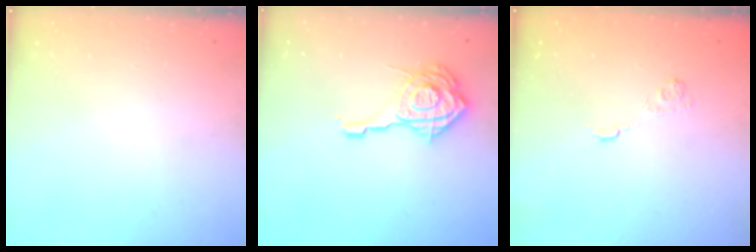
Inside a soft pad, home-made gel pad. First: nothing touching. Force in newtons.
{"total": 15.3, "press": 15.2, "slide": 1.5}
{"total": 3.0, "press": 2.6, "slide": 1.5}